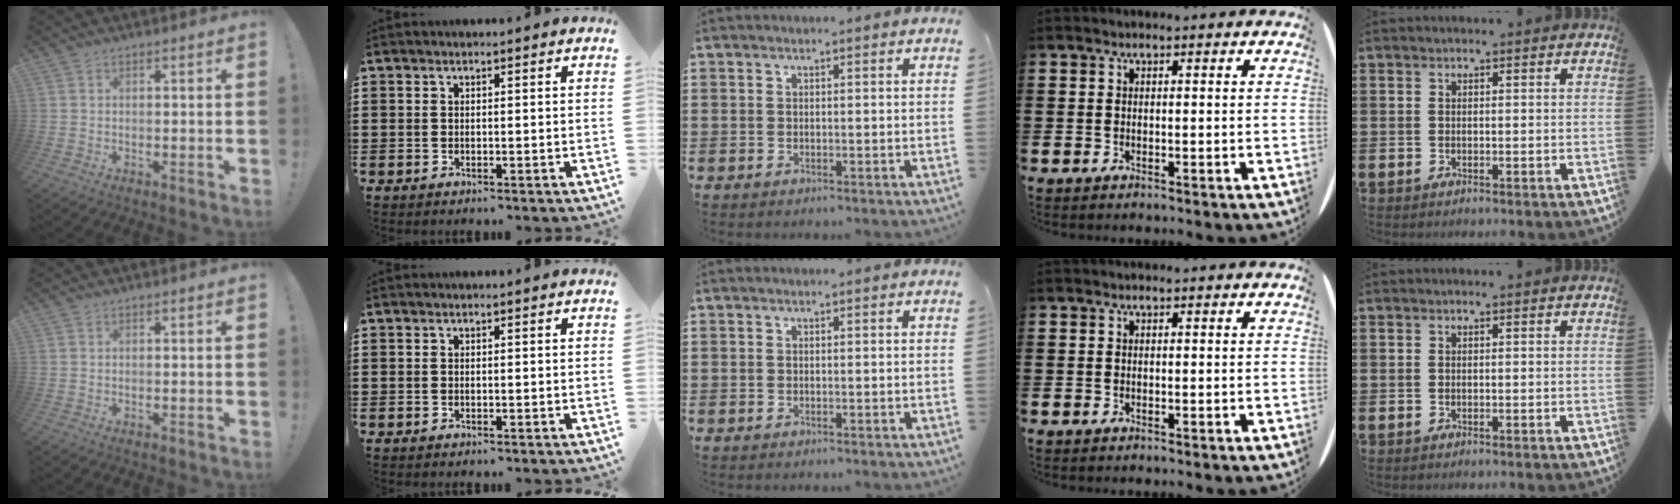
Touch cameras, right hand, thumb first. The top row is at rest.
{}